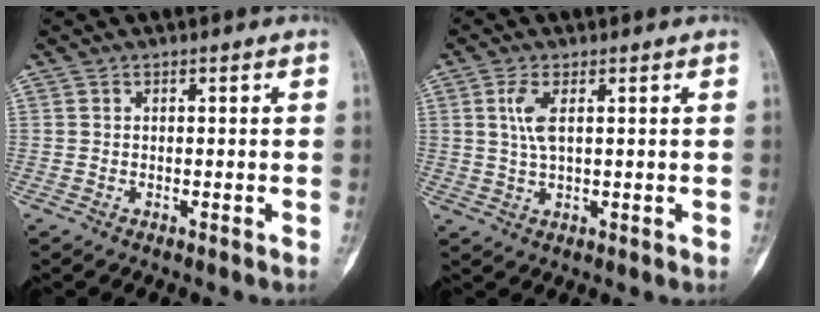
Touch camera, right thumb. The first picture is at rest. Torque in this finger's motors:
{"motor_torque": [0.13, 1.38, -0.09, 0.07, 0.16]}